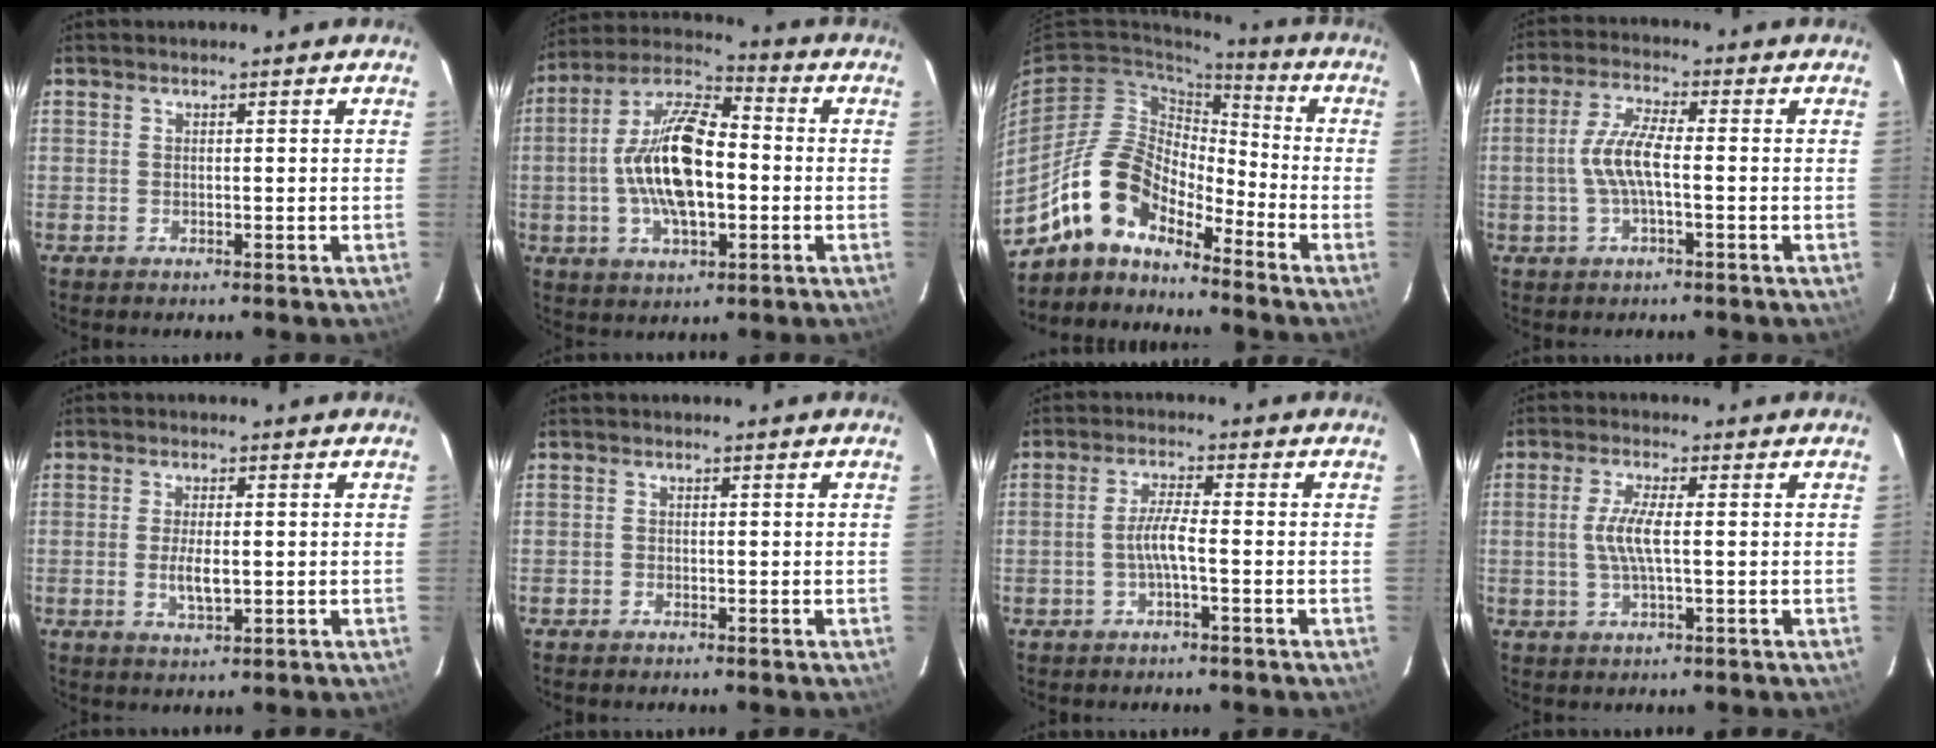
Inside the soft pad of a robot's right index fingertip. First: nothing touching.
{"total": 16.1, "force": [-1.7, 7.0, 14.4], "torque": [-0.284, 0.009, -0.035]}
{"total": 12.5, "force": [-9.8, 5.3, 5.7], "torque": [-0.109, 0.021, -0.196]}
{"total": 6.9, "force": [-1.0, 1.7, 6.6], "torque": [-0.138, 0.007, -0.020]}
{"total": 4.1, "force": [-0.6, 1.5, 3.8], "torque": [-0.072, -0.007, -0.009]}
{"total": 0.7, "force": [-0.7, 0.2, 0.0], "torque": [-0.002, 0.002, -0.015]}
{"total": 3.7, "force": [-1.3, 0.0, 3.5], "torque": [-0.074, 0.004, -0.025]}
{"total": 5.2, "force": [-0.1, 0.9, 5.2], "torque": [-0.102, 0.000, -0.001]}